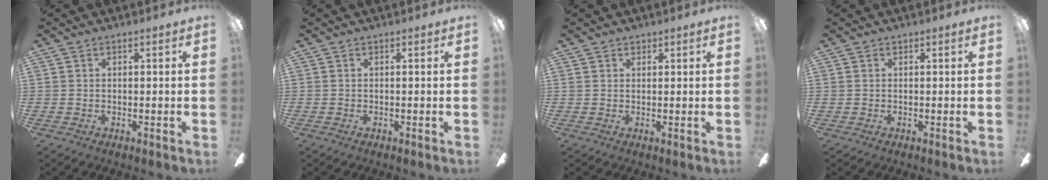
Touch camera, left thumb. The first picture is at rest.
{"total": 0.0}
{"total": 1.2, "force": [1.1, 0.5, -0.1], "torque": [0.001, -0.002, 0.022]}
{"total": 0.0}